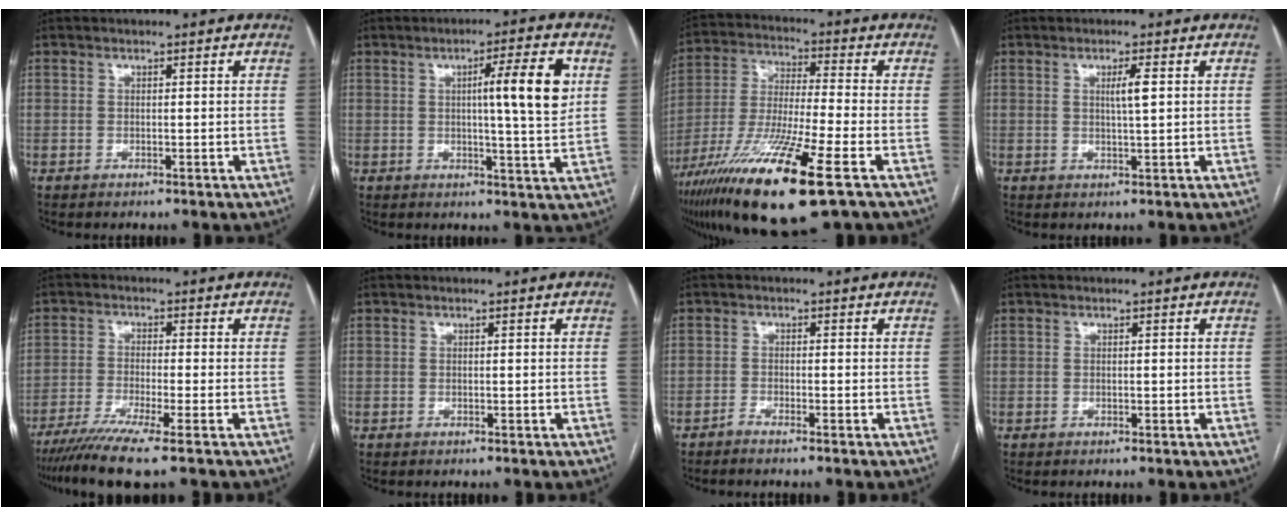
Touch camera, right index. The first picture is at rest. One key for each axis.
{"total": 9.2, "fx": 2.1, "fy": -0.1, "fz": 9.0, "tx": -0.133, "ty": 0.001, "tz": 0.027}
{"total": 19.4, "fx": -10.3, "fy": 1.0, "fz": 16.4, "tx": -0.326, "ty": -0.049, "tz": -0.188}
{"total": 2.6, "fx": 0.7, "fy": -0.1, "fz": 2.5, "tx": -0.045, "ty": -0.003, "tz": 0.011}
{"total": 8.3, "fx": -6.1, "fy": -1.0, "fz": 5.6, "tx": -0.089, "ty": -0.021, "tz": -0.103}
{"total": 0.0}
{"total": 1.5, "fx": -1.3, "fy": -0.3, "fz": 0.7, "tx": -0.012, "ty": 0.002, "tz": -0.025}
{"total": 0.0}